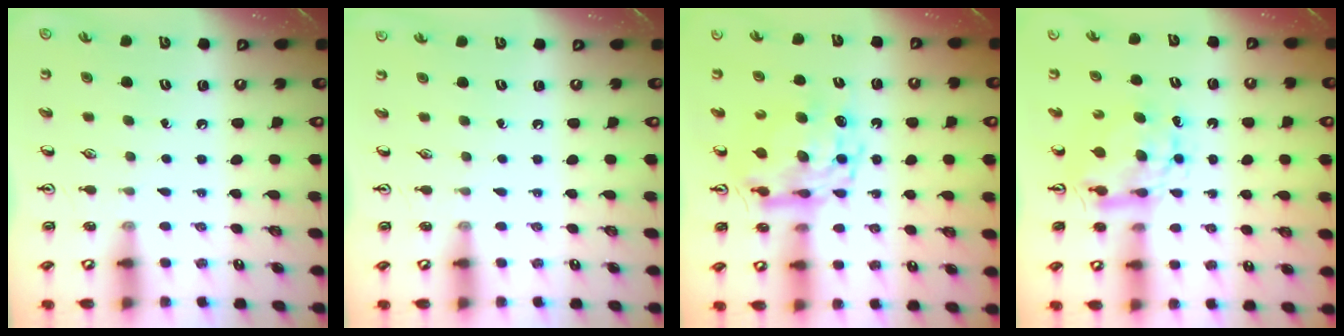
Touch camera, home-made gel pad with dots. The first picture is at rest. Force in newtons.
{"total": 0.0}
{"total": 13.2, "press": 13.2, "slide": 1.0}
{"total": 6.8, "press": 6.8, "slide": 0.6}